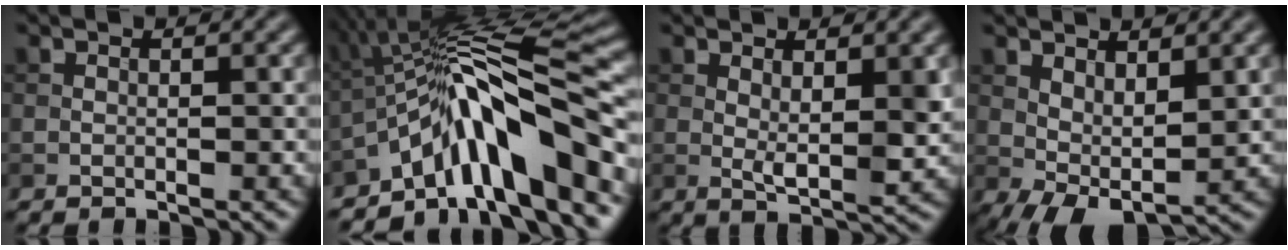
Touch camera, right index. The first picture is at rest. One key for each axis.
{"total": 11.6, "fx": -5.3, "fy": 2.7, "fz": 10.0, "tx": -0.146, "ty": 0.020, "tz": -0.094}
{"total": 3.4, "fx": 1.0, "fy": 1.1, "fz": 3.1, "tx": -0.050, "ty": -0.008, "tz": 0.022}
{"total": 5.0, "fx": 1.1, "fy": 2.5, "fz": 4.2, "tx": -0.079, "ty": -0.004, "tz": 0.023}